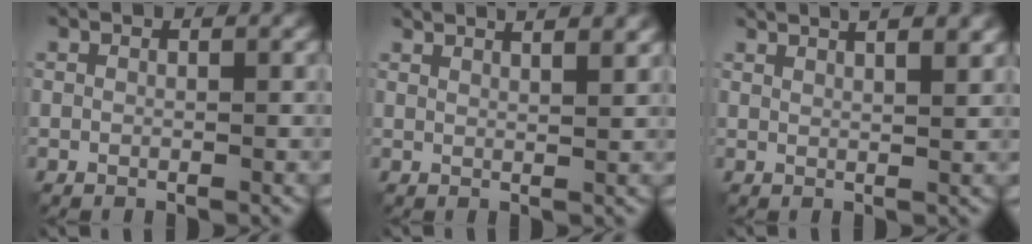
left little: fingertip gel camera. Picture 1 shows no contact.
{"total": 5.9, "force": [4.3, 2.0, 3.5], "torque": [-0.022, 0.029, 0.032]}
{"total": 6.8, "force": [4.6, 2.6, 4.3], "torque": [-0.030, 0.033, 0.036]}